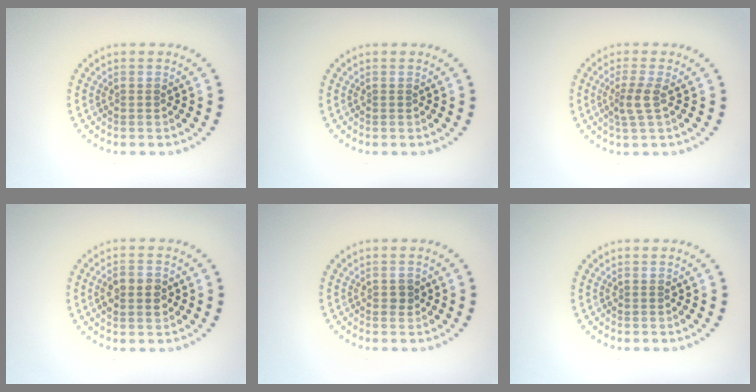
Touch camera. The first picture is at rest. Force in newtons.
{"total": 0.0}
{"total": 2.1, "press": 1.6, "slide": 1.3}
{"total": 3.0, "press": 3.0, "slide": 0.1}
{"total": 1.0, "press": 1.0, "slide": 0.2}
{"total": 0.0}